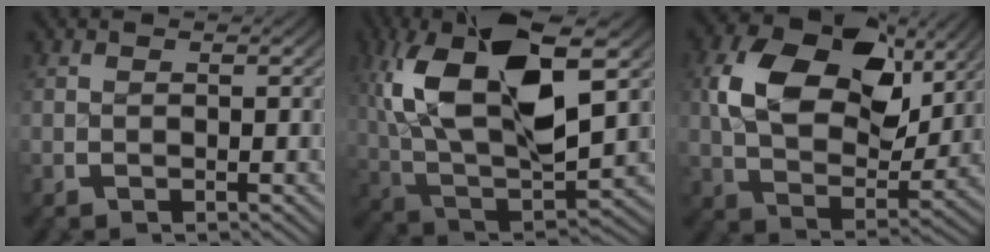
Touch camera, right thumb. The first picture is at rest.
{"total": 17.7, "force": [2.1, 10.1, 14.4], "torque": [-0.286, -0.035, 0.051]}
{"total": 14.3, "force": [3.4, 9.0, 10.6], "torque": [-0.210, -0.023, 0.060]}